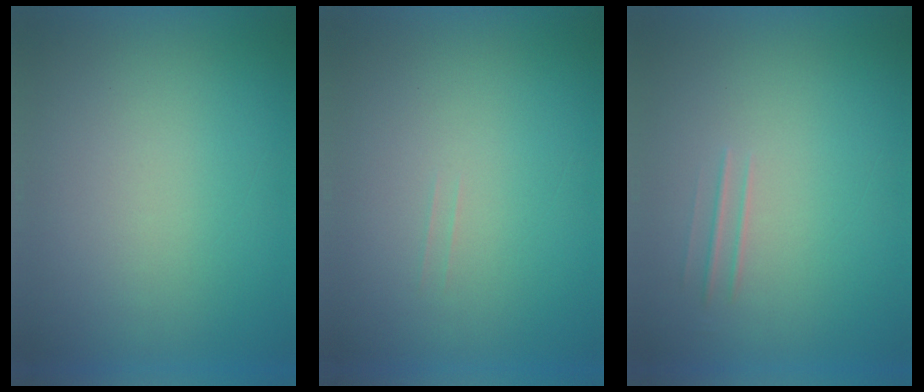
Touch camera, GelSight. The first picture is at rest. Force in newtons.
{"total": 1.2}
{"total": 1.5}